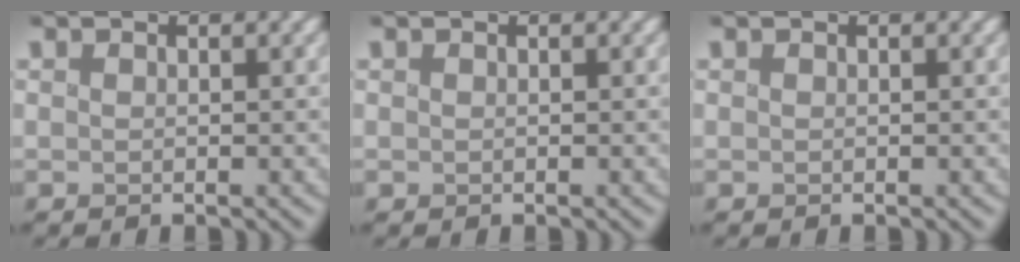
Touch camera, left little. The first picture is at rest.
{"total": 0.0}
{"total": 0.0}